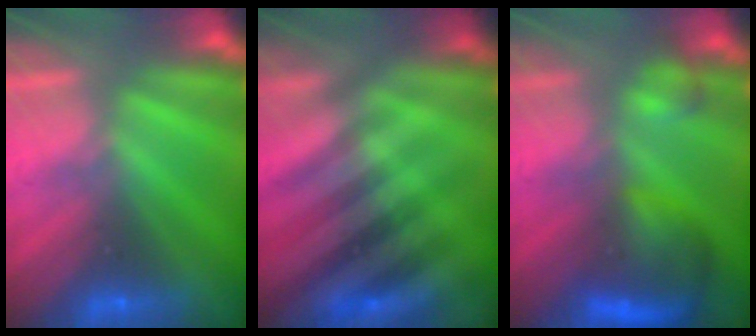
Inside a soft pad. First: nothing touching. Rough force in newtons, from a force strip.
{"total": 2.8}
{"total": 5.8}